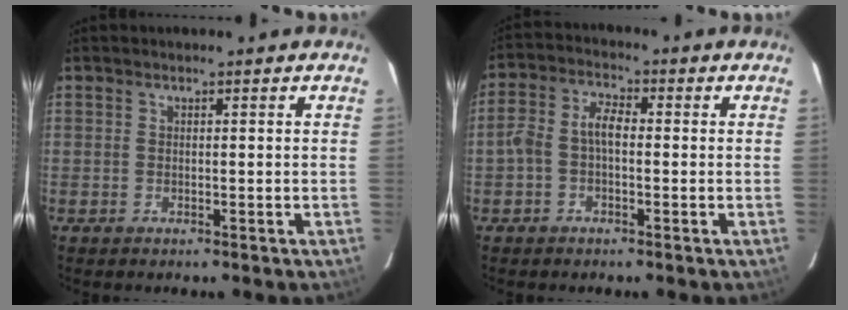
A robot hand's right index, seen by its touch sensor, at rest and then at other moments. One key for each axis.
{"total": 4.8, "fx": -0.9, "fy": 2.7, "fz": 3.9, "tx": -0.082, "ty": 0.020, "tz": -0.019}